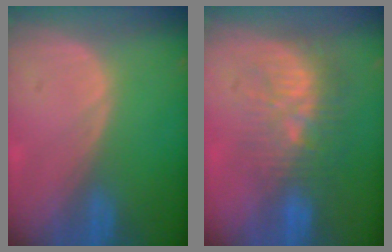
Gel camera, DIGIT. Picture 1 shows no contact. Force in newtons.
{"total": 9.8, "press": 8.8, "slide": 4.3}